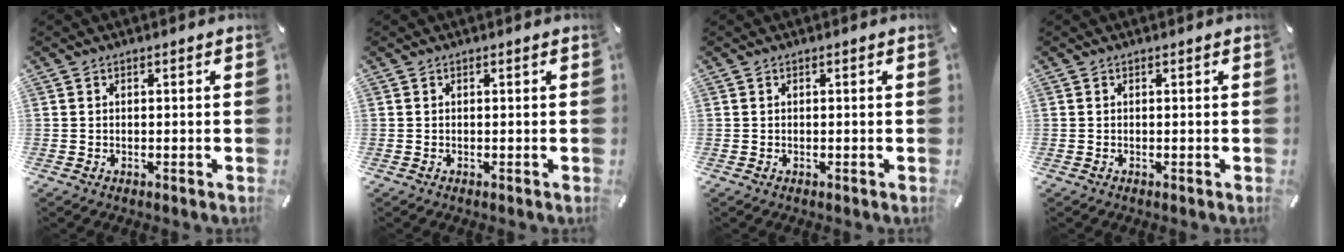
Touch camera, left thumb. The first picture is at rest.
{"total": 0.0}
{"total": 0.0}
{"total": 0.0}